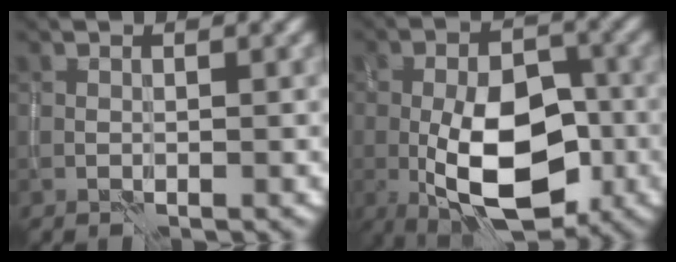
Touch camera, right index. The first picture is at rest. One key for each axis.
{"total": 10.5, "fx": -2.9, "fy": 5.2, "fz": 8.6, "tx": -0.142, "ty": -0.001, "tz": -0.055}